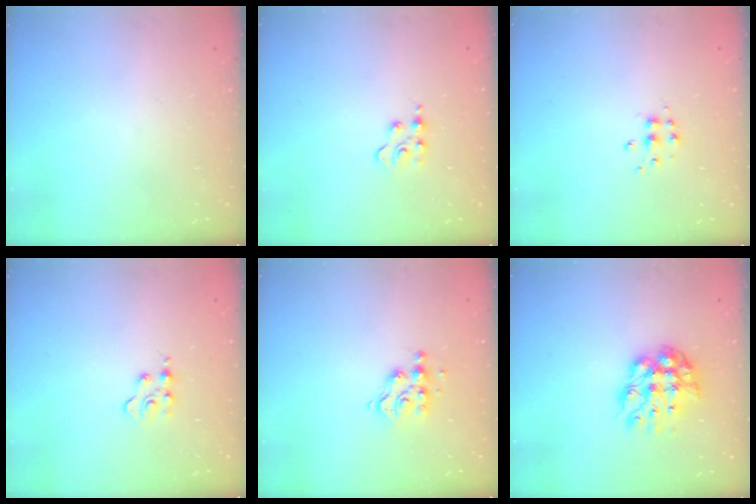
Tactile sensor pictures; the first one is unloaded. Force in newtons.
{"total": 3.0, "press": 2.9, "slide": 0.4}
{"total": 5.4, "press": 5.4, "slide": 0.5}
{"total": 3.0, "press": 2.9, "slide": 0.4}
{"total": 6.9, "press": 6.9, "slide": 0.7}
{"total": 10.3, "press": 10.3, "slide": 0.9}